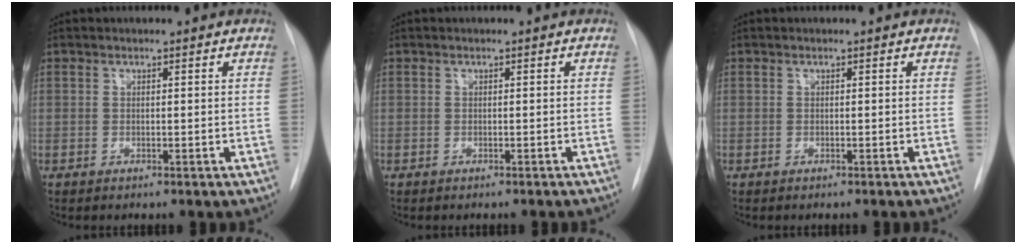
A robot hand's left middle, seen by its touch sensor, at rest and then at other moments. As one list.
[{"total": 1.7, "force": [-1.6, 0.0, 0.6], "torque": [-0.010, 0.000, -0.019]}, {"total": 1.0, "force": [-0.9, 0.0, 0.4], "torque": [-0.005, 0.001, -0.013]}]